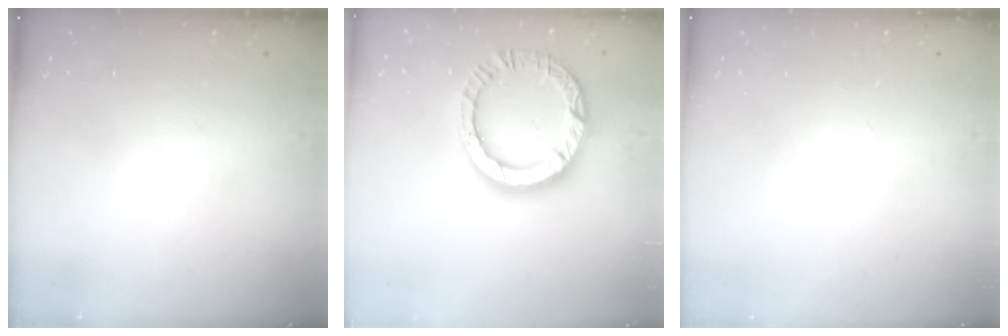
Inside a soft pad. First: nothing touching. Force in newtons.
{"total": 12.7, "press": 12.6, "slide": 1.2}
{"total": 0.0}